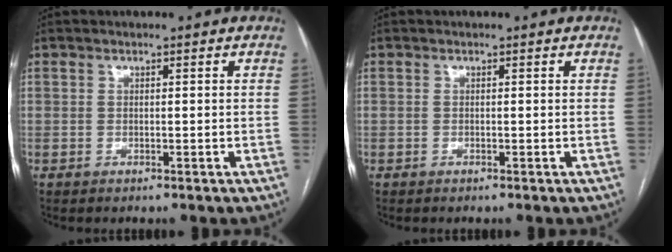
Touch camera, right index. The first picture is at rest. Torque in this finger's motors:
{"motor_torque": [0.11, 0.02, 0.00, 0.01]}